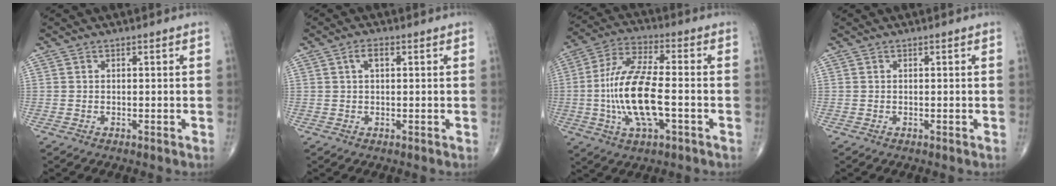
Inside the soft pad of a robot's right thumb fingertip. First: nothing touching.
{"total": 2.5, "force": [0.8, 1.2, 2.0], "torque": [-0.039, 0.010, 0.016]}
{"total": 16.0, "force": [-2.7, 5.9, 14.6], "torque": [-0.297, 0.021, -0.051]}
{"total": 0.0}